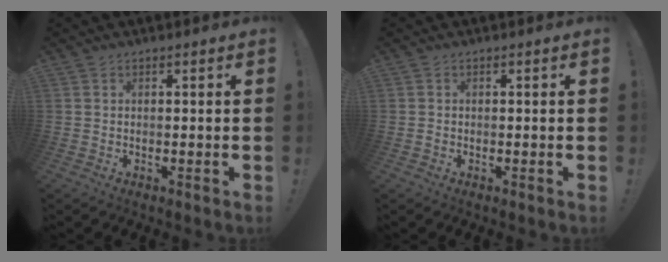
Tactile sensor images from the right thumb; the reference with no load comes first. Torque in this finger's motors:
{"motor_torque": [-0.11, -0.07, -0.03, 0.08, -0.01]}